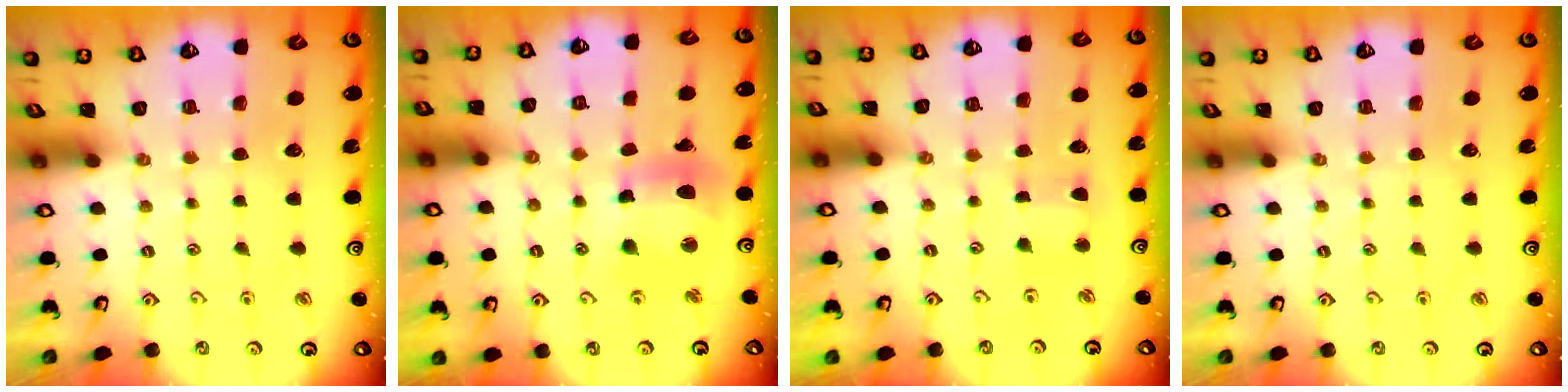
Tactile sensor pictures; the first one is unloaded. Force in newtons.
{"total": 12.0, "press": 11.7, "slide": 2.6}
{"total": 3.4, "press": 3.4, "slide": 0.2}
{"total": 0.0}